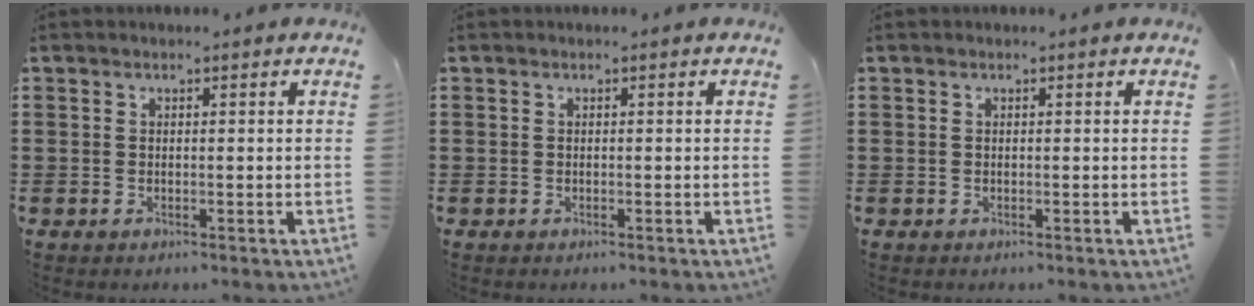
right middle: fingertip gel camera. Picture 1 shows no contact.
{"total": 0.0}
{"total": 0.0}